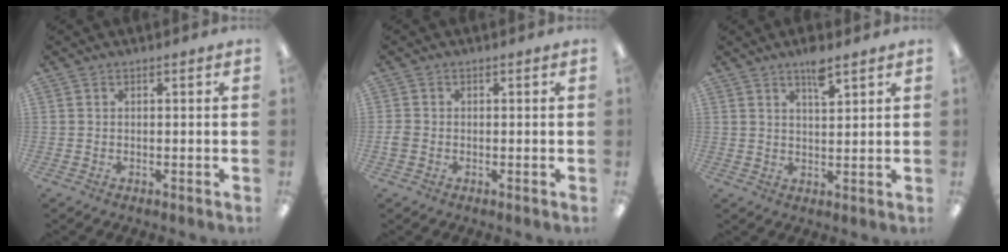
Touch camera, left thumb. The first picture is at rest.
{"total": 1.8, "force": [-0.5, 1.5, 0.8], "torque": [-0.013, 0.004, -0.009]}
{"total": 5.3, "force": [4.0, 1.4, 3.2], "torque": [-0.048, -0.020, 0.065]}